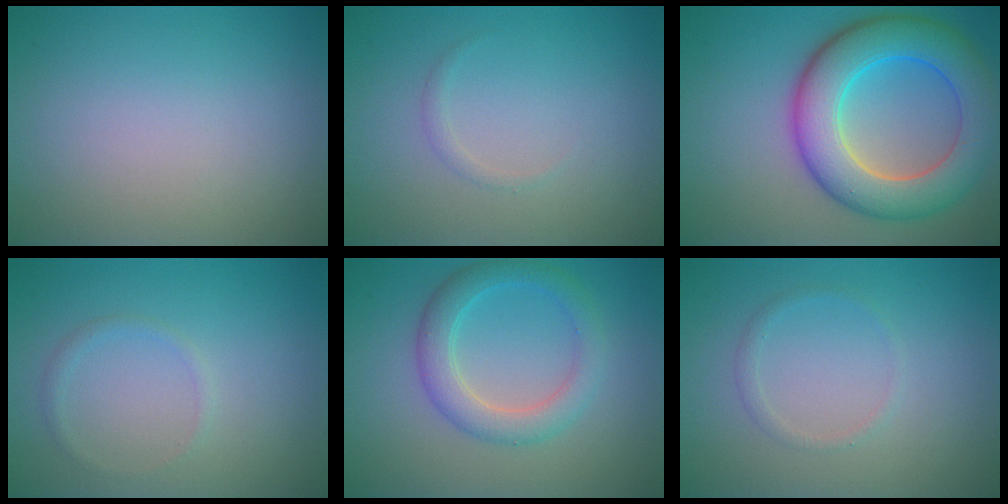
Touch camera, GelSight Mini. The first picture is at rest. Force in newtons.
{"total": 0.6, "press": 0.6, "slide": 0.0}
{"total": 9.2, "press": 9.2, "slide": 0.2}
{"total": 0.9, "press": 0.9, "slide": 0.1}
{"total": 3.7, "press": 3.7, "slide": 0.0}
{"total": 0.9, "press": 0.9, "slide": 0.1}